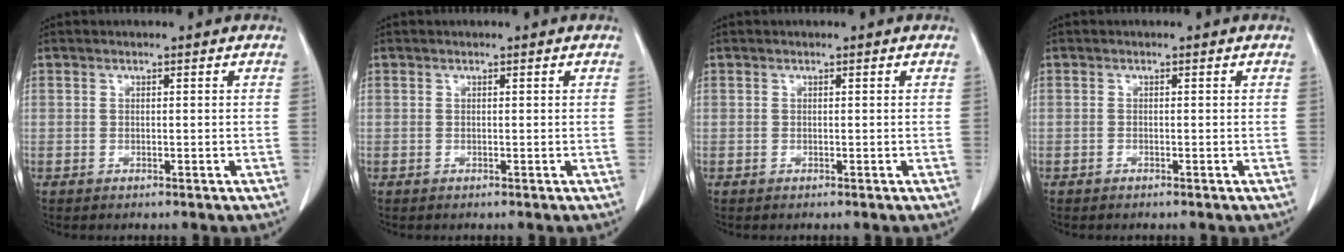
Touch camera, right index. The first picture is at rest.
{"total": 0.0}
{"total": 0.0}
{"total": 0.0}